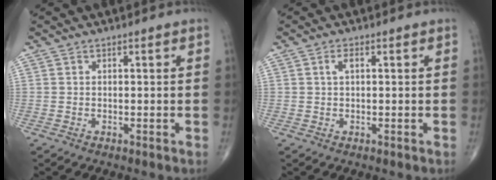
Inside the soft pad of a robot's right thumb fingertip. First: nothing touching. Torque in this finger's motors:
{"motor_torque": [0.63, 0.54, 0.31, 0.12, 0.00]}